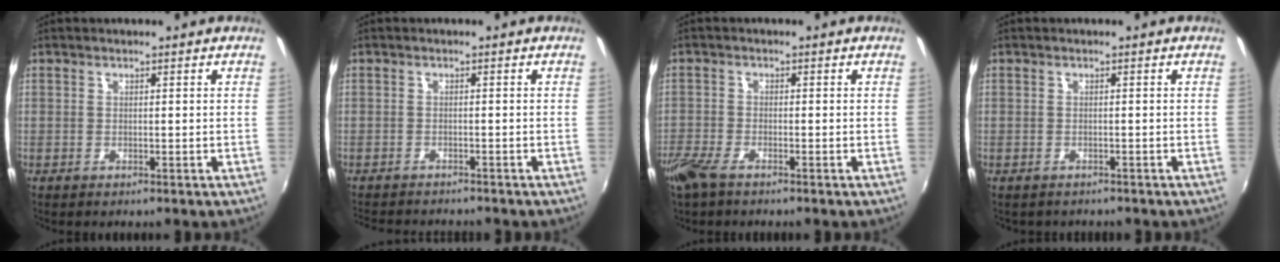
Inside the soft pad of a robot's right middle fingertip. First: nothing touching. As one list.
[{"total": 5.8, "force": [-5.4, 1.1, 1.7], "torque": [-0.047, -0.017, -0.086]}, {"total": 5.2, "force": [-3.9, 1.6, 3.0], "torque": [-0.080, -0.013, -0.079]}, {"total": 1.4, "force": [-1.1, 0.7, 0.2], "torque": [-0.009, -0.005, -0.015]}]